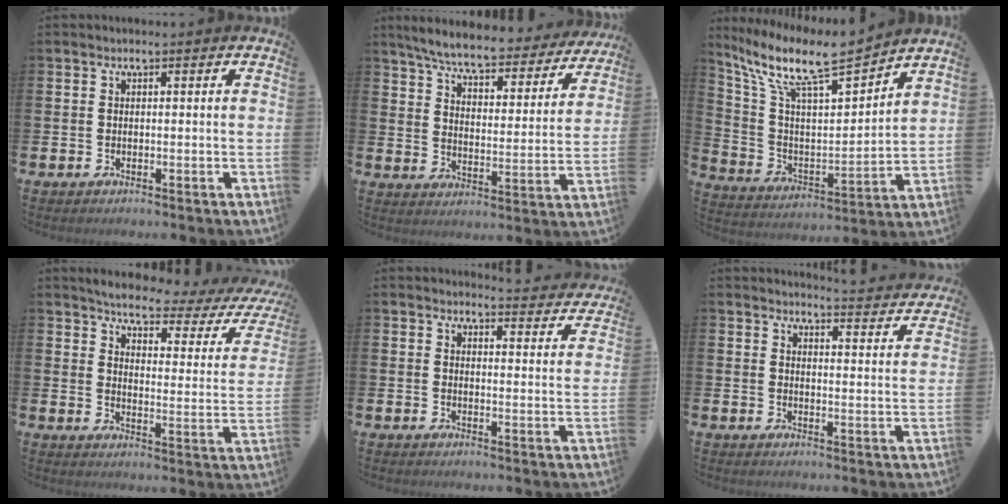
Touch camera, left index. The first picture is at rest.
{"total": 7.1, "force": [6.5, 0.9, 2.7], "torque": [-0.080, -0.043, 0.107]}
{"total": 11.0, "force": [9.3, 2.0, 5.5], "torque": [-0.145, -0.062, 0.154]}
{"total": 4.6, "force": [4.1, 0.7, 1.9], "torque": [-0.051, -0.034, 0.059]}
{"total": 3.8, "force": [3.8, 0.2, 0.2], "torque": [0.010, -0.033, 0.063]}
{"total": 4.2, "force": [4.2, -0.2, 0.4], "torque": [-0.006, -0.037, 0.068]}